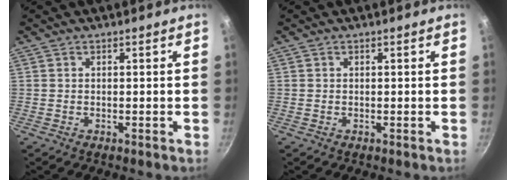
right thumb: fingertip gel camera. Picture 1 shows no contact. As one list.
[{"total": 0.0}]